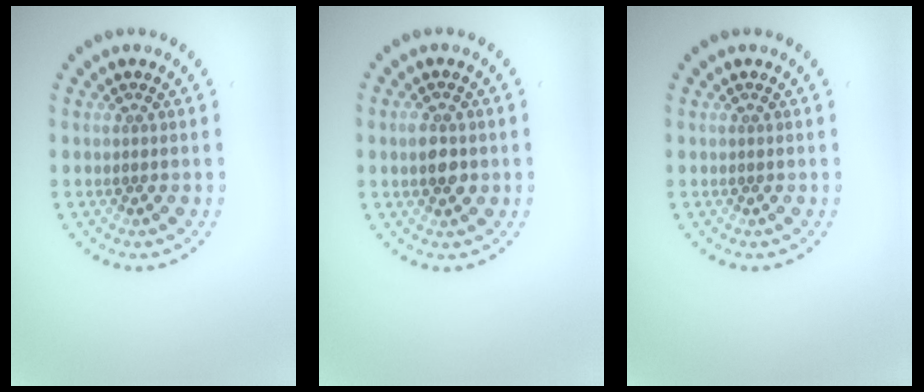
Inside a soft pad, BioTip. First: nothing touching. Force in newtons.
{"total": 2.5, "press": 2.5, "slide": 0.2}
{"total": 0.0}